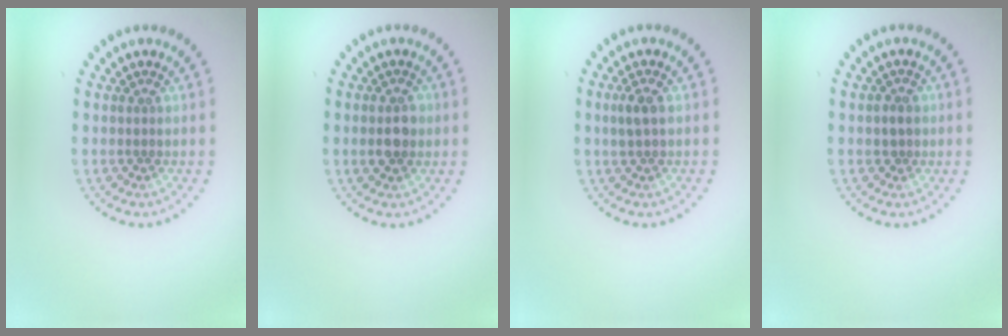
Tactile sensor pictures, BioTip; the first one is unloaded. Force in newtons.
{"total": 2.5, "press": 2.5, "slide": 0.2}
{"total": 1.6, "press": 1.6, "slide": 0.3}
{"total": 1.5, "press": 1.5, "slide": 0.4}